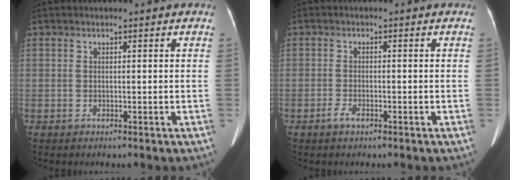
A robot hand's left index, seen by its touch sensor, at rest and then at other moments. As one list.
[{"total": 1.7, "force": [-1.1, 0.6, 1.1], "torque": [-0.029, -0.002, -0.018]}]